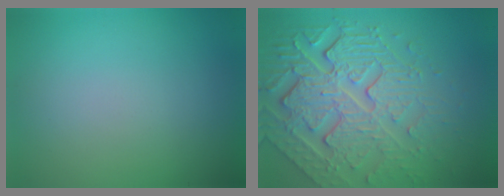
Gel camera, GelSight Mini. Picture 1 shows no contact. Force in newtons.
{"total": 8.5, "press": 5.8, "slide": 6.2}